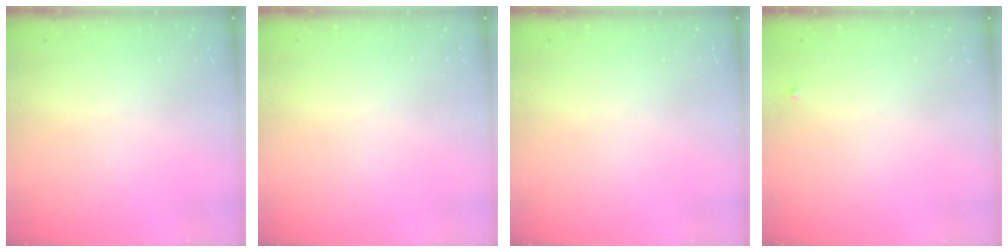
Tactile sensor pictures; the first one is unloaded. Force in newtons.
{"total": 0.0}
{"total": 0.0}
{"total": 2.6, "press": 2.6, "slide": 0.4}